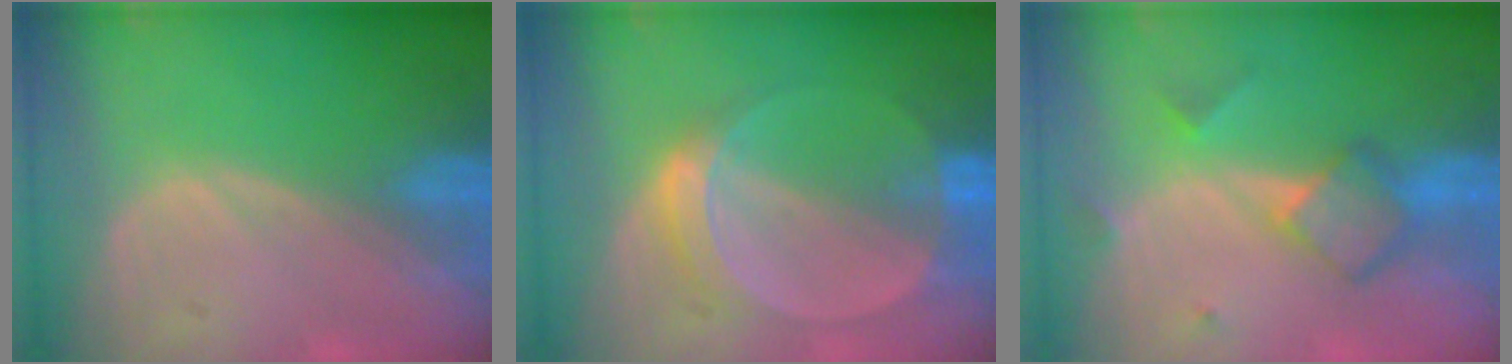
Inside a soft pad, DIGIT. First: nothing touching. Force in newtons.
{"total": 5.8, "press": 5.3, "slide": 2.3}
{"total": 5.5, "press": 5.4, "slide": 1.0}